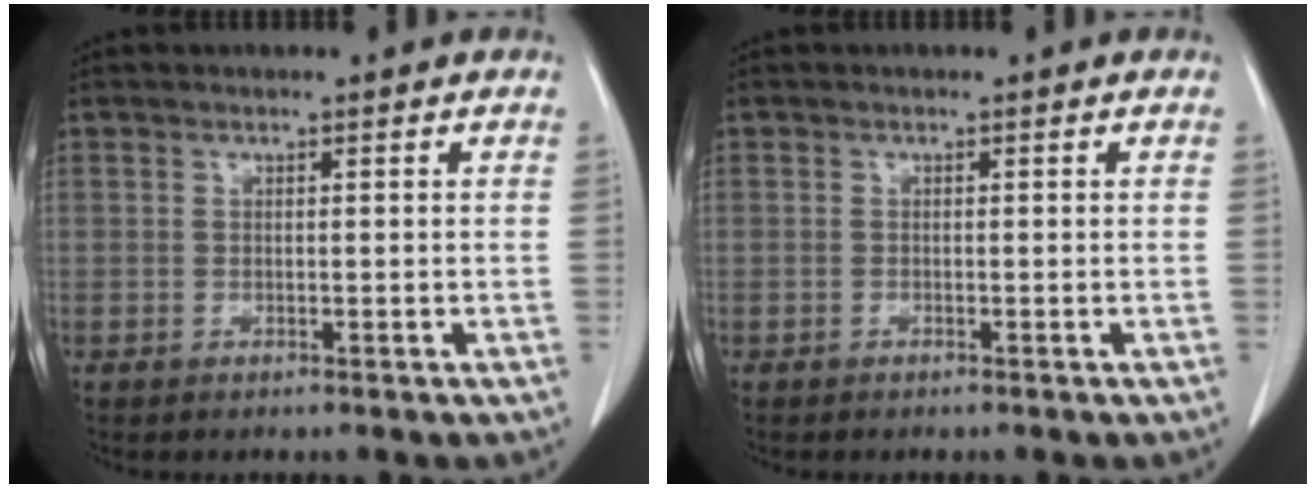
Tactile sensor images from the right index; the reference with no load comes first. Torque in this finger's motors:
{"motor_torque": [-0.13, -0.09, -0.04, -0.01]}